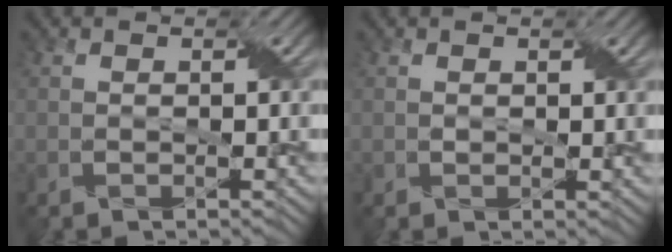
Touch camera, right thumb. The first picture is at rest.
{"total": 1.1, "force": [0.6, 0.8, 0.6], "torque": [-0.012, -0.001, 0.015]}